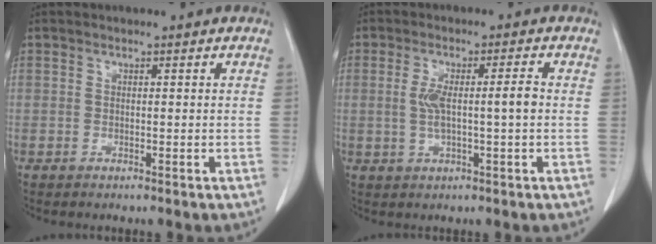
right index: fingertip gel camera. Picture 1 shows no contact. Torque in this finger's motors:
{"motor_torque": [0.38, -0.04, 0.11, 0.04]}